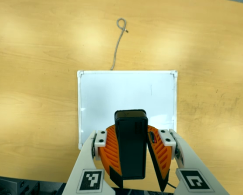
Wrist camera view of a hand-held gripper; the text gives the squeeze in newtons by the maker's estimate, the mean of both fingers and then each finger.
{"total": 10.4, "left": 10.3, "right": 10.5}